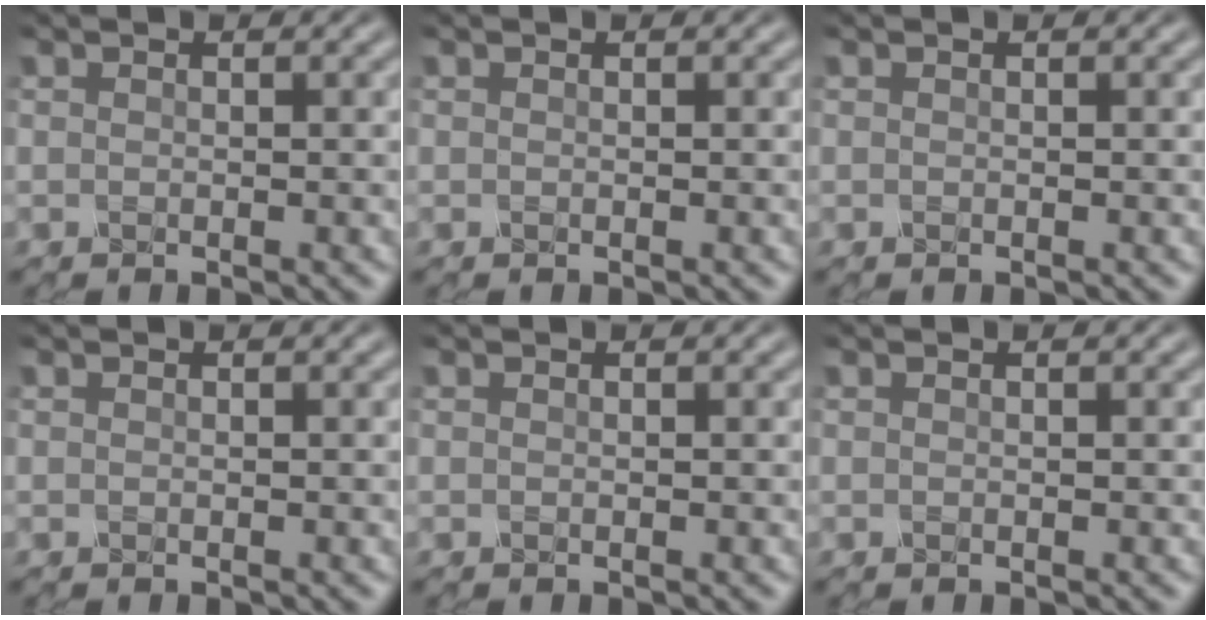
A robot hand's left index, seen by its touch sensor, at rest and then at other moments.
{"total": 0.0}
{"total": 0.0}
{"total": 0.0}
{"total": 0.0}
{"total": 0.0}